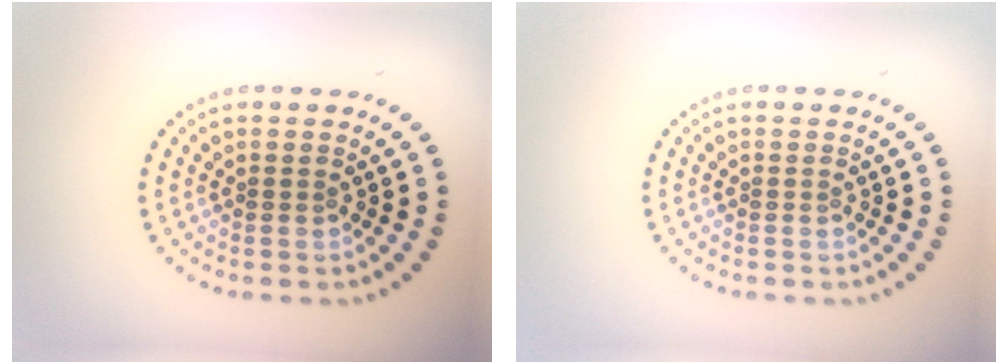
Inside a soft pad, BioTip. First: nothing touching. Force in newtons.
{"total": 0.0}